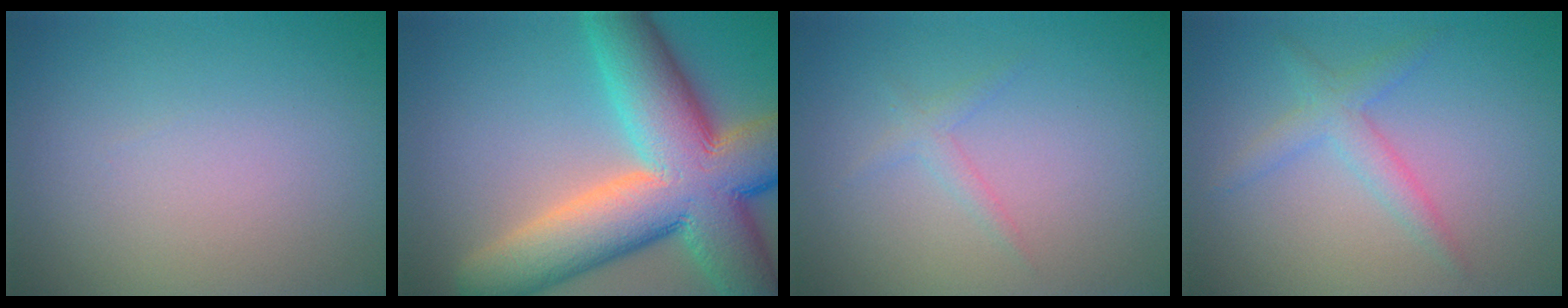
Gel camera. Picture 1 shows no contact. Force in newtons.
{"total": 14.6, "press": 14.5, "slide": 0.6}
{"total": 1.1, "press": 1.1, "slide": 0.0}
{"total": 2.2, "press": 2.2, "slide": 0.1}